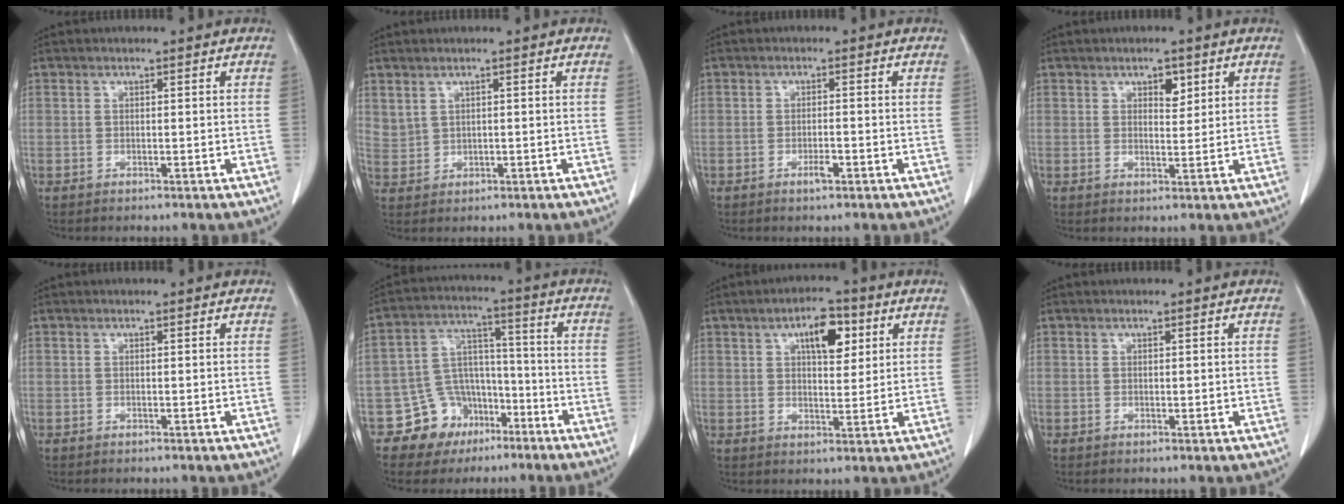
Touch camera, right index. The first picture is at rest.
{"total": 2.0, "force": [1.5, 1.1, 0.7], "torque": [-0.017, -0.002, 0.037]}
{"total": 1.9, "force": [-1.0, 0.3, 1.6], "torque": [-0.029, -0.001, -0.016]}
{"total": 2.8, "force": [1.5, 1.3, 1.9], "torque": [-0.027, -0.003, 0.024]}
{"total": 0.0}
{"total": 9.9, "force": [-5.7, 7.9, 1.9], "torque": [-0.029, 0.047, -0.084]}
{"total": 7.1, "force": [3.0, 2.9, 5.7], "torque": [-0.091, 0.009, 0.047]}
{"total": 0.8, "force": [0.1, 0.3, 0.7], "torque": [-0.010, -0.002, 0.004]}